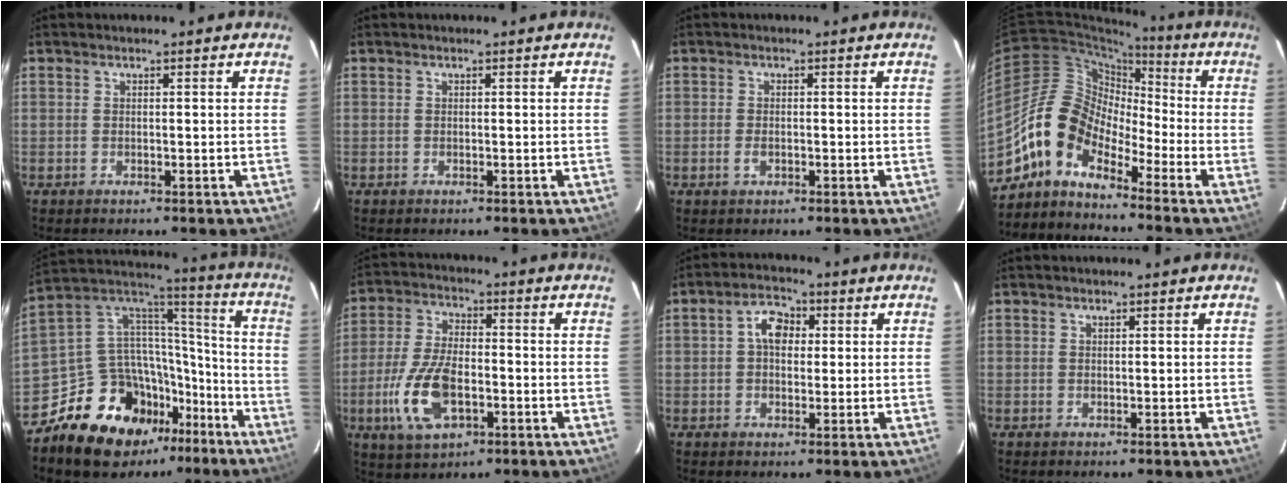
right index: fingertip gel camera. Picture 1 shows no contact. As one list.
[{"total": 0.0}, {"total": 1.7, "force": [-0.7, 1.0, 1.2], "torque": [-0.026, -0.001, -0.012]}, {"total": 10.1, "force": [-6.5, 5.8, 5.1], "torque": [-0.088, 0.028, -0.143]}, {"total": 20.8, "force": [-13.9, 12.5, 9.0], "torque": [-0.180, 0.060, -0.212]}, {"total": 12.7, "force": [-4.2, 6.2, 10.3], "torque": [-0.224, -0.005, -0.073]}, {"total": 5.3, "force": [0.9, 3.8, 3.6], "torque": [-0.063, 0.020, 0.015]}, {"total": 0.0}]